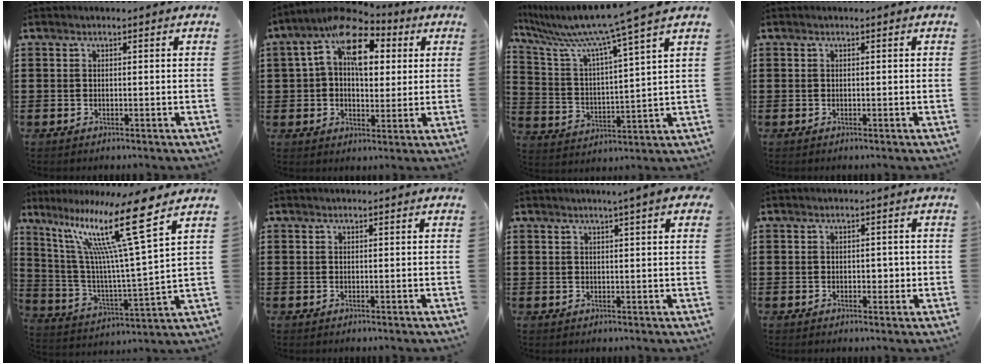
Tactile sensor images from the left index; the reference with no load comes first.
{"total": 12.0, "force": [5.4, 6.8, 8.3], "torque": [-0.155, 0.002, 0.095]}
{"total": 9.5, "force": [8.0, -1.3, 5.1], "torque": [-0.134, -0.056, 0.123]}
{"total": 0.0}
{"total": 16.5, "force": [10.0, 0.7, 13.0], "torque": [-0.275, -0.050, 0.152]}
{"total": 0.0}
{"total": 3.6, "force": [2.2, -0.1, 2.8], "torque": [-0.050, 0.002, 0.037]}
{"total": 2.0, "force": [0.0, 1.3, 1.5], "torque": [-0.021, 0.002, -0.002]}